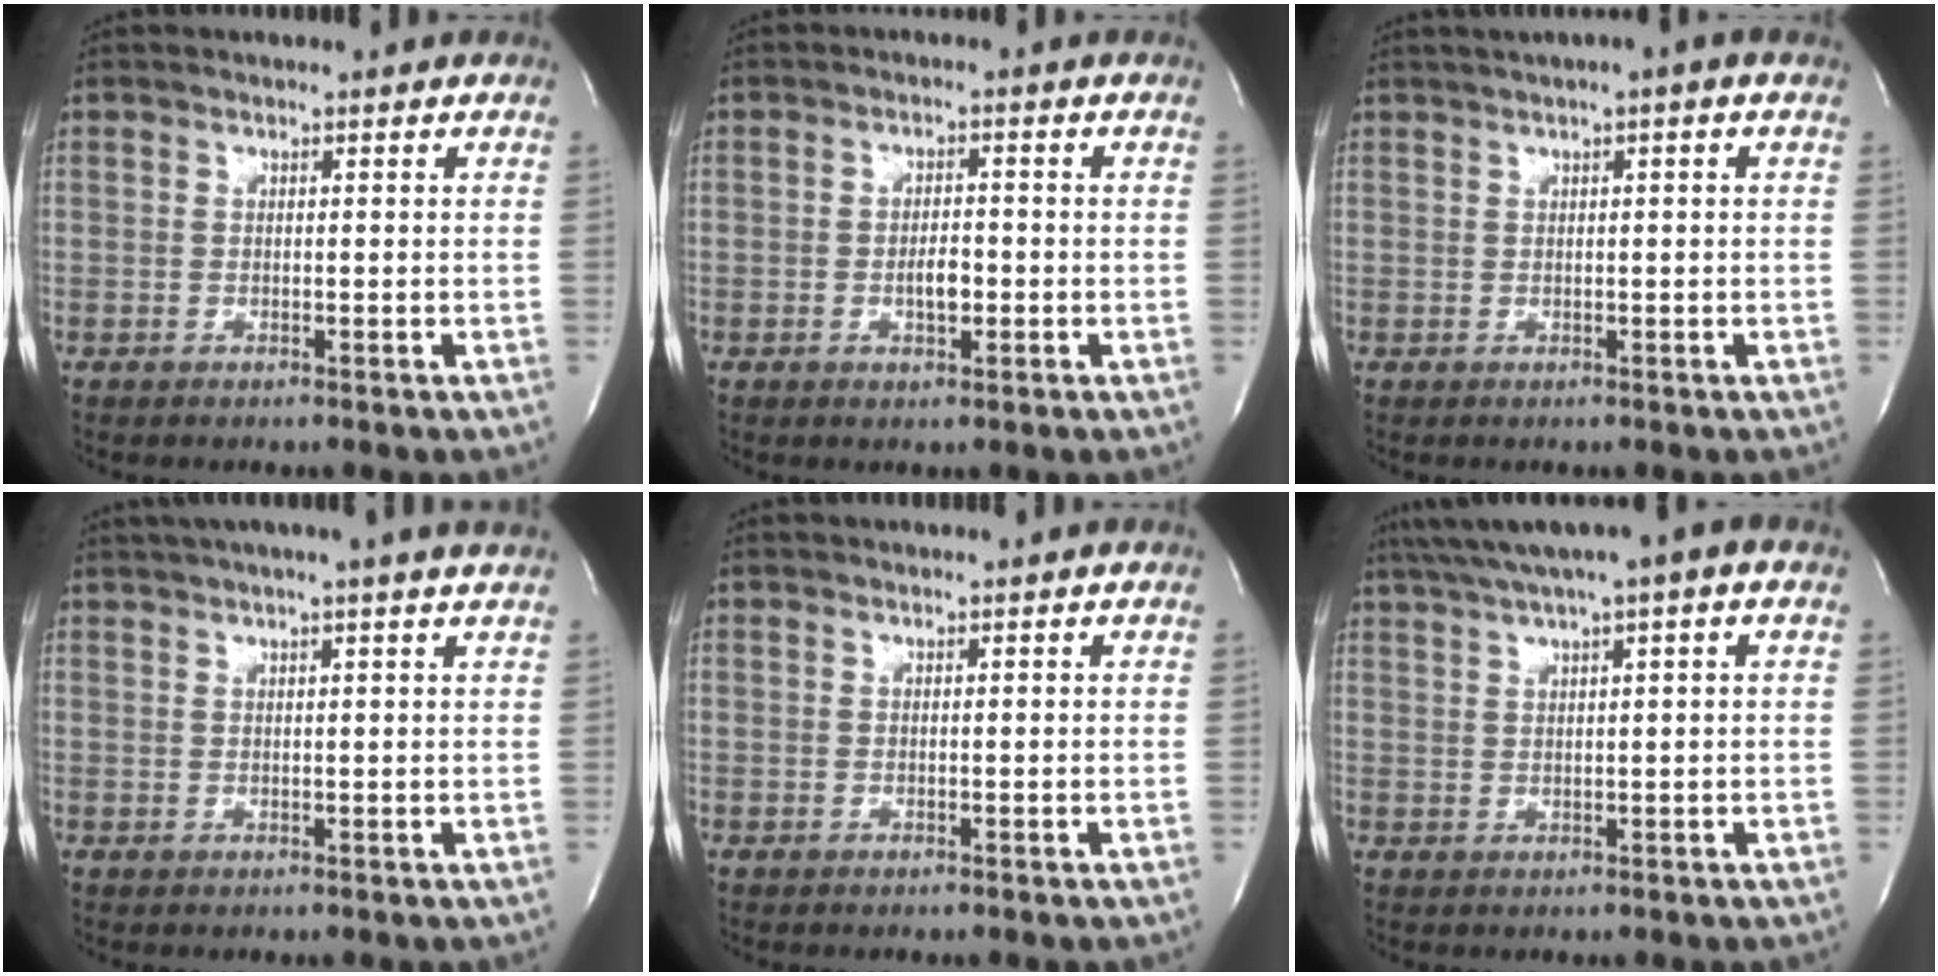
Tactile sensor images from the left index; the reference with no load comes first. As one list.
[{"total": 2.9, "force": [-0.9, 1.1, 2.5], "torque": [-0.041, 0.000, -0.014]}, {"total": 3.2, "force": [1.6, 0.1, 2.7], "torque": [-0.048, 0.012, 0.022]}, {"total": 8.1, "force": [6.6, -1.6, 4.5], "torque": [-0.067, 0.017, 0.076]}, {"total": 0.8, "force": [0.6, -0.4, 0.4], "torque": [-0.007, 0.006, 0.019]}, {"total": 7.7, "force": [5.0, 0.0, 5.9], "torque": [-0.103, 0.033, 0.079]}]